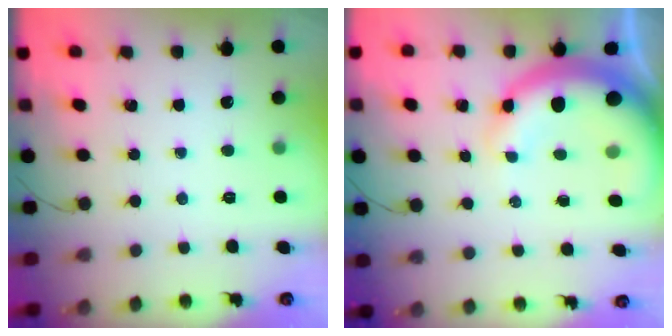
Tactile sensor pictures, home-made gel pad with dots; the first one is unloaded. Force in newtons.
{"total": 12.4, "press": 12.1, "slide": 2.5}